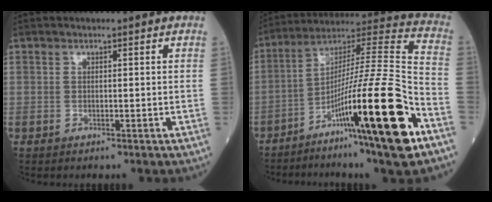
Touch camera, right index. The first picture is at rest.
{"total": 24.5, "force": [-10.9, 0.4, 21.9], "torque": [-0.340, -0.020, -0.181]}